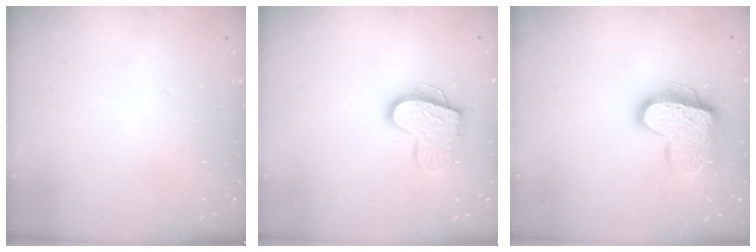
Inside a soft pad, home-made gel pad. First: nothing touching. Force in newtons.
{"total": 14.6, "press": 14.6, "slide": 1.1}
{"total": 17.5, "press": 17.4, "slide": 1.6}